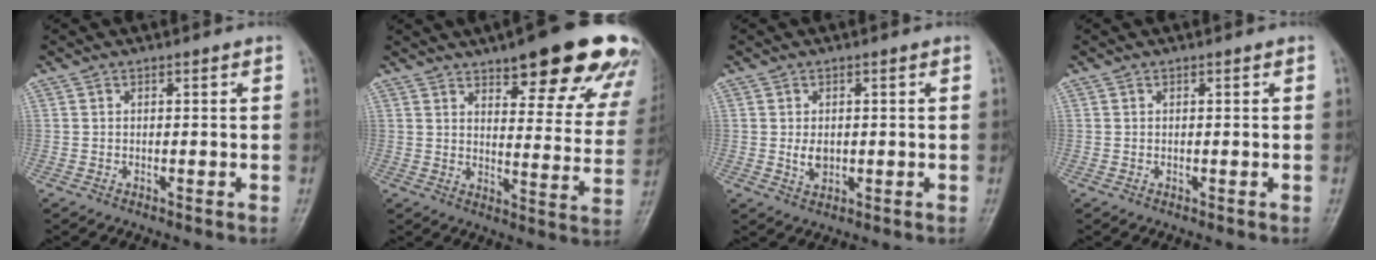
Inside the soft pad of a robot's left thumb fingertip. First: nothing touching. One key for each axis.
{"total": 23.6, "fx": 16.0, "fy": 7.1, "fz": 15.9, "tx": -0.156, "ty": -0.063, "tz": 0.194}
{"total": 2.8, "fx": -0.1, "fy": 2.1, "fz": 1.9, "tx": -0.025, "ty": -0.004, "tz": 0.003}
{"total": 0.0}